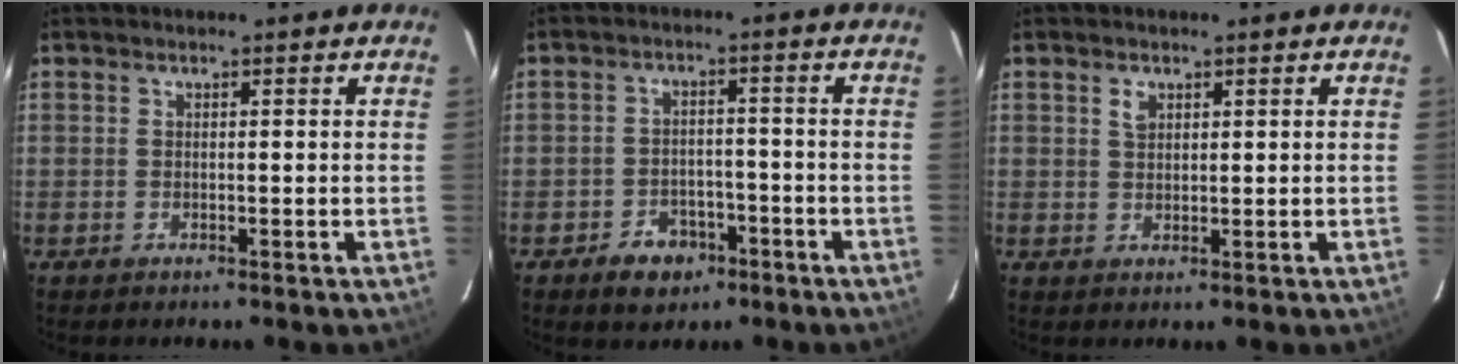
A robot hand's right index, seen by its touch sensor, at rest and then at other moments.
{"total": 6.4, "force": [-4.0, 4.5, 2.2], "torque": [-0.056, 0.016, -0.047]}
{"total": 2.0, "force": [1.1, 1.3, 1.0], "torque": [-0.017, 0.004, 0.020]}